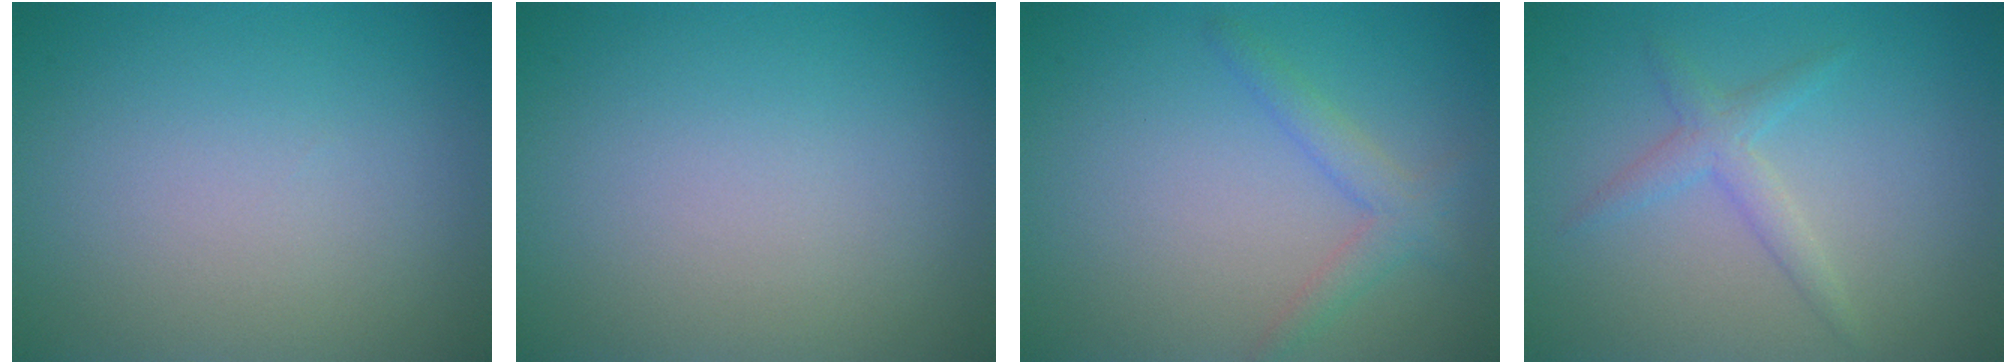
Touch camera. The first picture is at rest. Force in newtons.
{"total": 0.0}
{"total": 2.1, "press": 2.1, "slide": 0.1}
{"total": 1.4, "press": 1.4, "slide": 0.0}